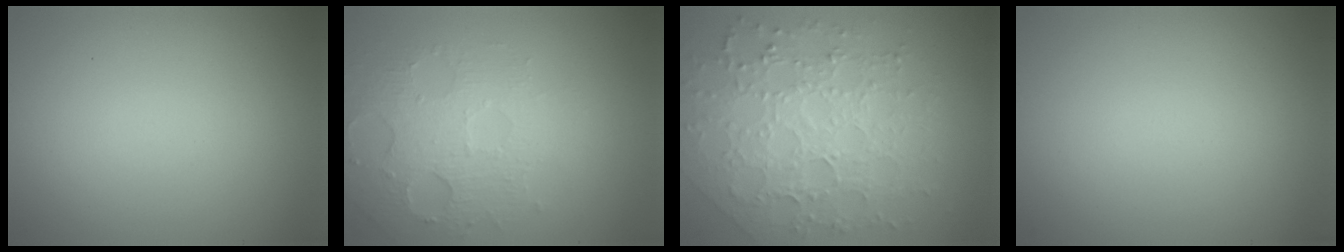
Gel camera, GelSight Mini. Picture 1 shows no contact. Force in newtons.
{"total": 3.5, "press": 3.2, "slide": 1.5}
{"total": 7.2, "press": 5.2, "slide": 5.0}
{"total": 0.0}